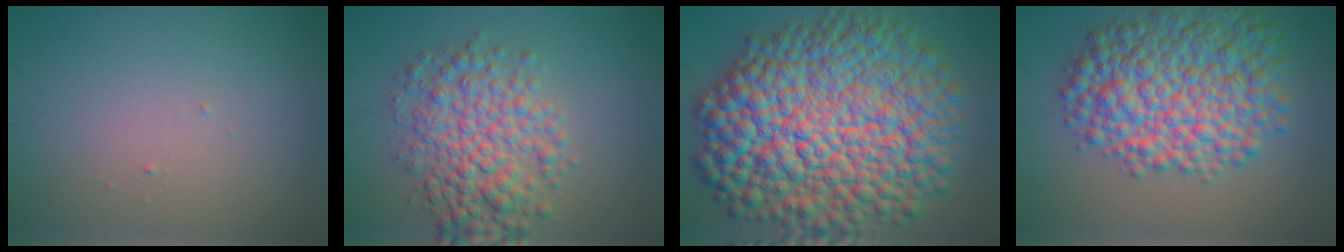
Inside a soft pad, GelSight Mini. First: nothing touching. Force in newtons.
{"total": 6.2, "press": 6.2, "slide": 0.1}
{"total": 18.0, "press": 18.0, "slide": 0.3}
{"total": 9.7, "press": 9.7, "slide": 0.2}